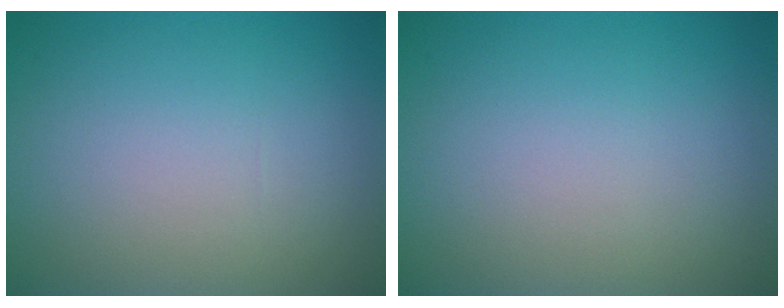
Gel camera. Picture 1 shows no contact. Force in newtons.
{"total": 0.0}